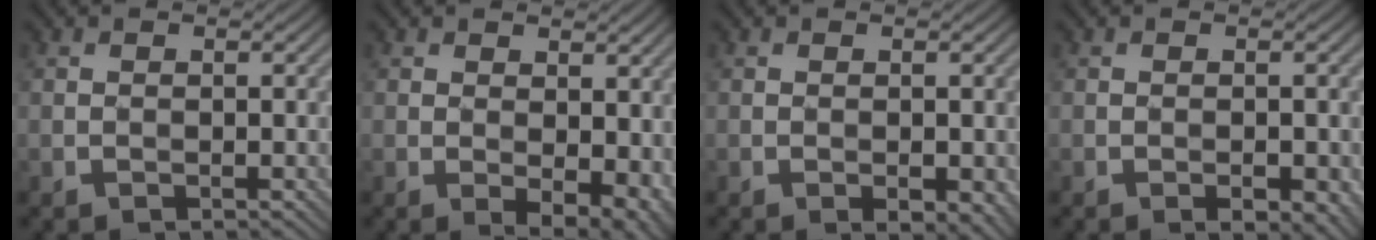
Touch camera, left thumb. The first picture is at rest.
{"total": 5.5, "force": [0.0, 3.0, 4.6], "torque": [-0.062, -0.008, 0.007]}
{"total": 2.3, "force": [-0.9, 0.9, 1.9], "torque": [-0.024, -0.002, -0.008]}
{"total": 2.5, "force": [-1.3, 0.9, 2.0], "torque": [-0.028, 0.001, -0.014]}